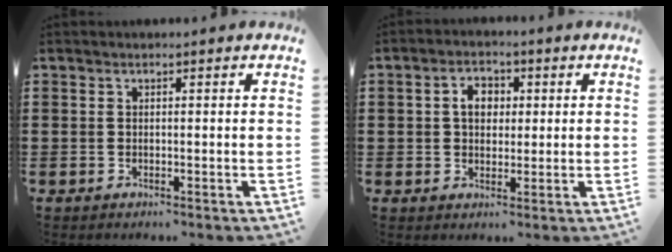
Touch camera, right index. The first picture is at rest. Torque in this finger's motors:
{"motor_torque": [1.21, 0.79, 0.68, 0.05]}